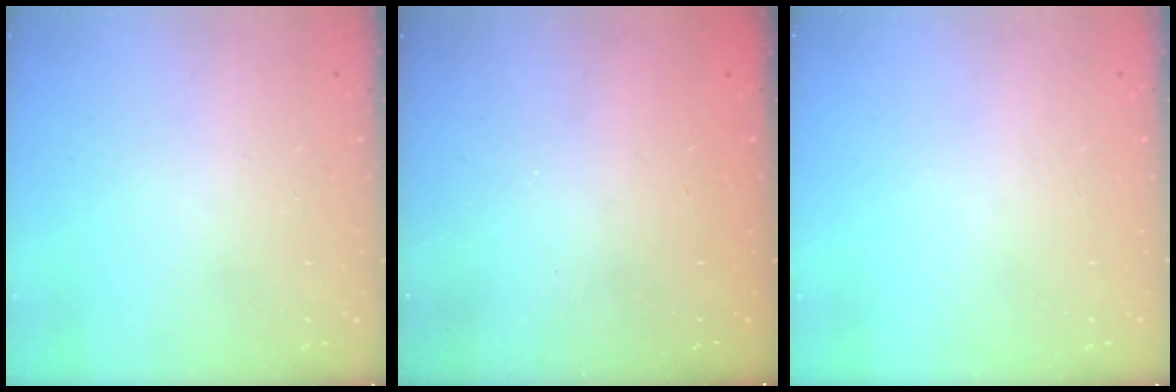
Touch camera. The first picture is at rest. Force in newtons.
{"total": 2.4, "press": 2.3, "slide": 0.8}
{"total": 0.0}